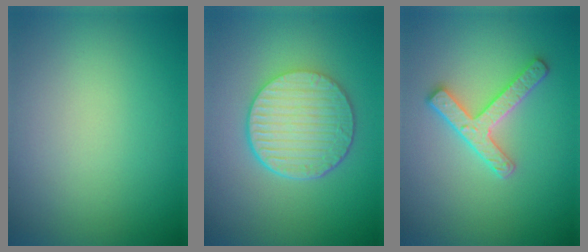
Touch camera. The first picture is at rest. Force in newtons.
{"total": 6.5, "press": 4.8, "slide": 4.5}
{"total": 3.1, "press": 2.9, "slide": 1.1}